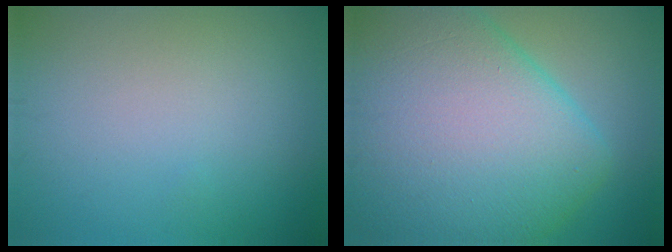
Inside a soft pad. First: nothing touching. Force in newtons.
{"total": 14.7, "press": 14.7, "slide": 0.4}